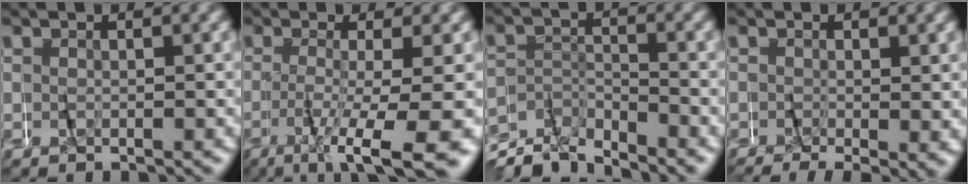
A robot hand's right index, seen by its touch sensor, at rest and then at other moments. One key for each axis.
{"total": 7.5, "fx": -5.4, "fy": 0.1, "fz": 5.2, "tx": -0.083, "ty": -0.020, "tz": -0.079}
{"total": 4.9, "fx": -4.8, "fy": 1.0, "fz": 0.8, "tx": -0.016, "ty": 0.005, "tz": -0.094}
{"total": 2.9, "fx": -1.2, "fy": 1.1, "fz": 2.3, "tx": -0.029, "ty": -0.007, "tz": -0.016}